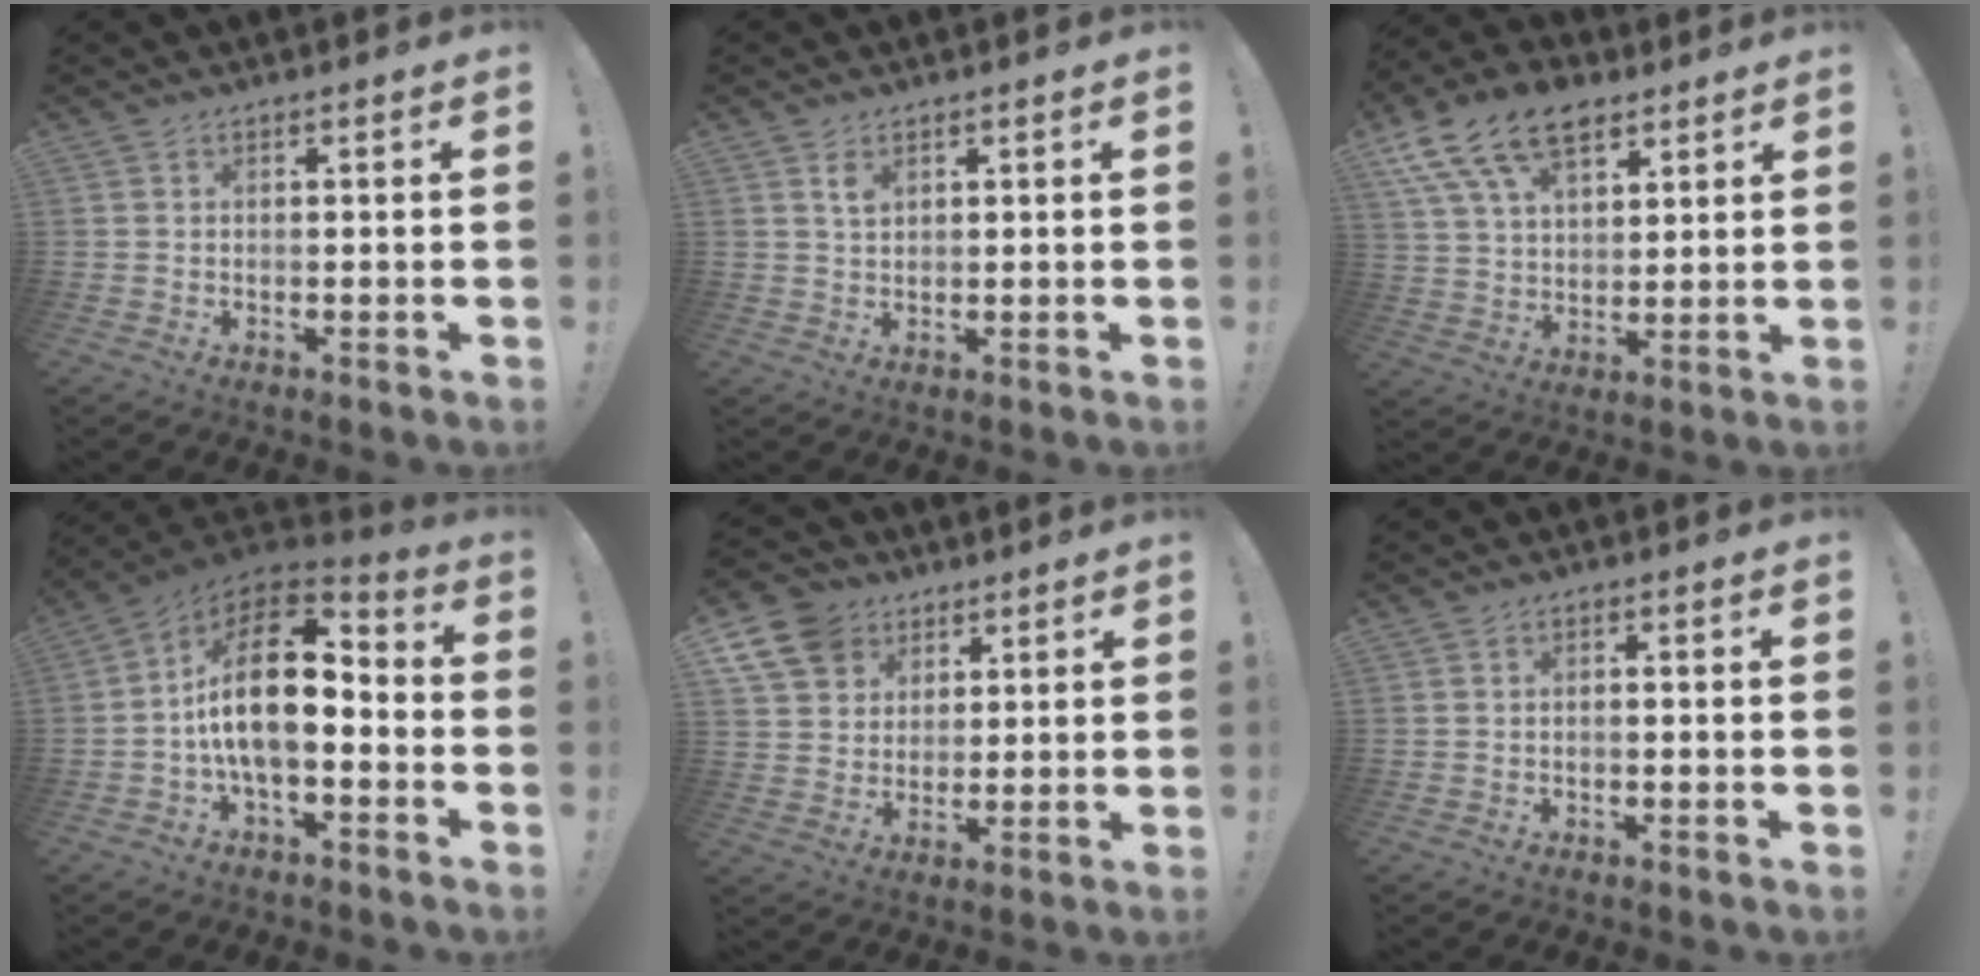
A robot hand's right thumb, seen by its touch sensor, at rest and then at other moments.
{"total": 2.6, "force": [1.6, 1.4, 1.6], "torque": [-0.018, -0.009, 0.025]}
{"total": 16.3, "force": [9.4, 9.5, 9.3], "torque": [-0.166, -0.042, 0.176]}
{"total": 17.9, "force": [0.1, 8.8, 15.6], "torque": [-0.274, 0.007, 0.005]}
{"total": 12.6, "force": [6.0, 10.1, 4.6], "torque": [-0.073, -0.033, 0.122]}
{"total": 1.2, "force": [-0.9, -0.1, 0.7], "torque": [-0.018, 0.003, -0.016]}